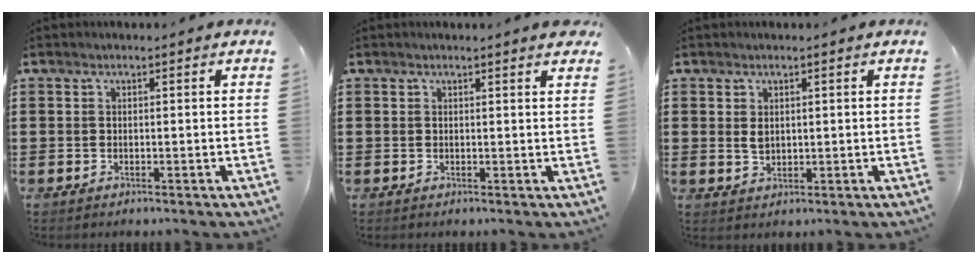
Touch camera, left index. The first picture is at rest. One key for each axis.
{"total": 1.2, "fx": 1.0, "fy": -0.1, "fz": 0.7, "tx": -0.006, "ty": -0.003, "tz": 0.016}
{"total": 1.8, "fx": 0.5, "fy": 1.2, "fz": 1.2, "tx": -0.027, "ty": 0.005, "tz": 0.008}